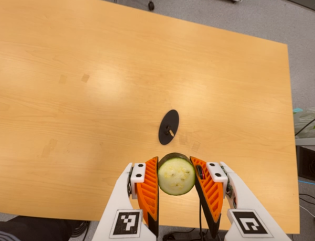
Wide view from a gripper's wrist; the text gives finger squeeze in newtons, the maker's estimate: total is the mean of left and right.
{"total": 8.6, "left": 7.3, "right": 9.8}